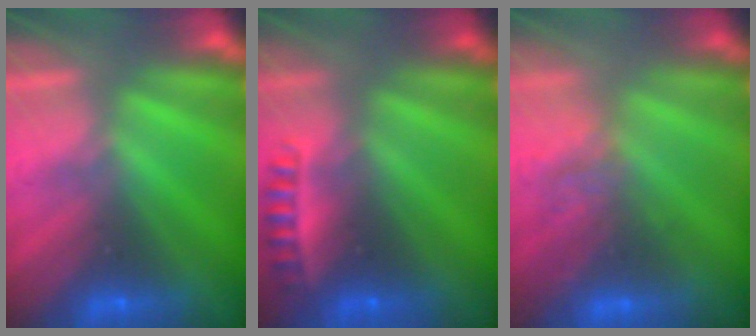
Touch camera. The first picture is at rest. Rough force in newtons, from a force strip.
{"total": 2.4}
{"total": 2.9}